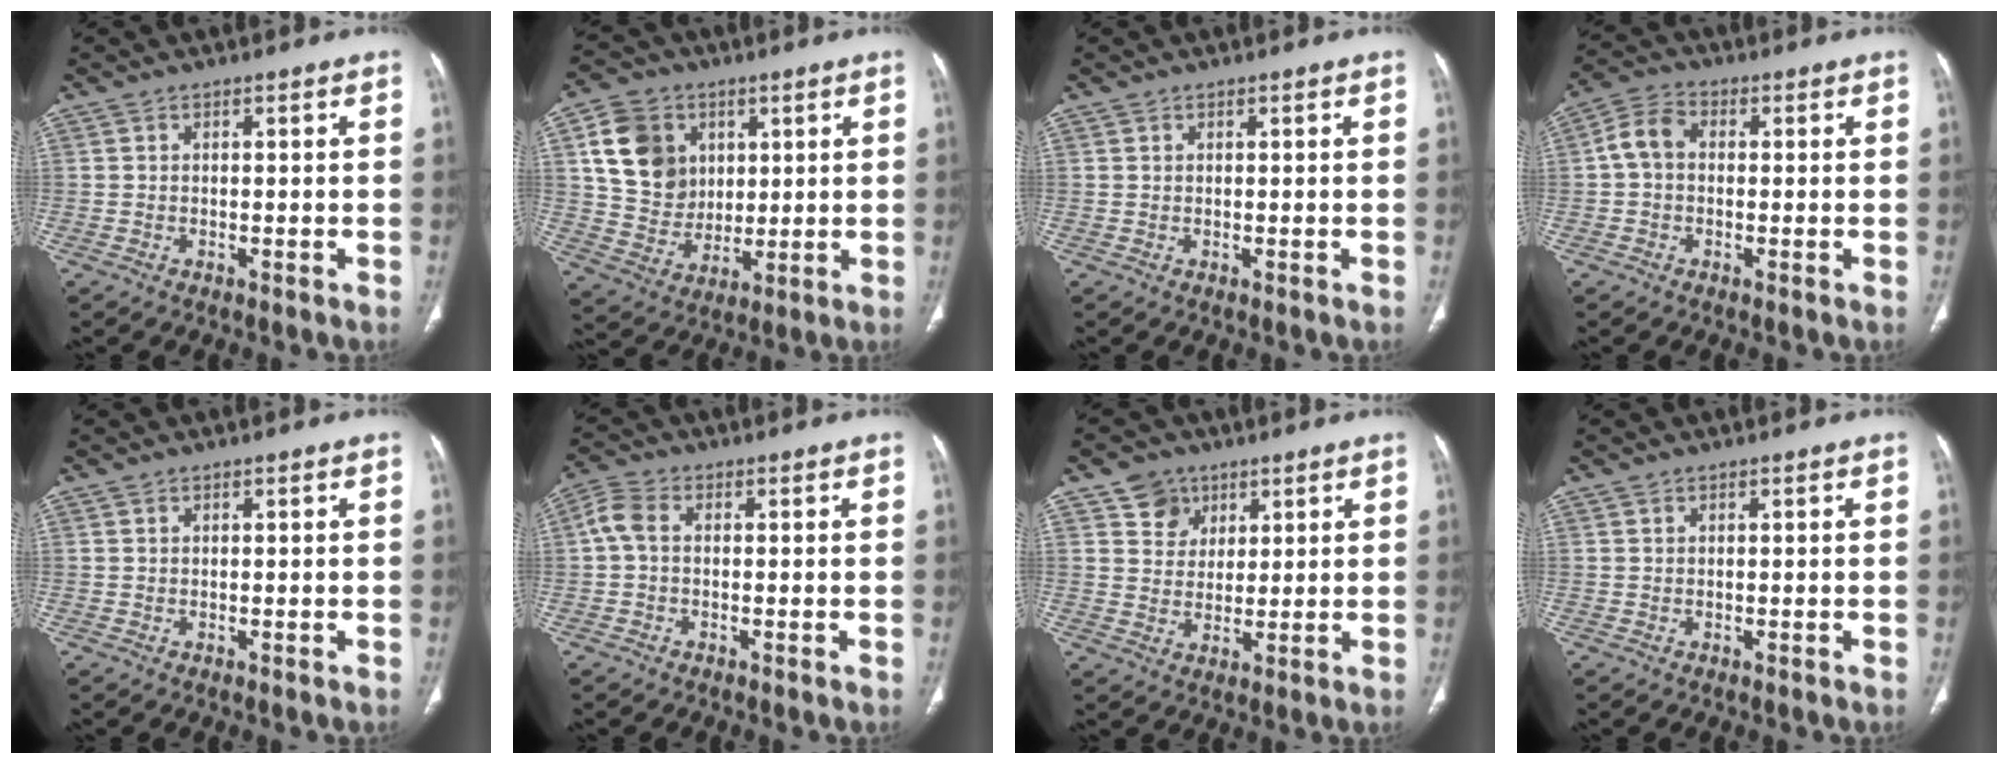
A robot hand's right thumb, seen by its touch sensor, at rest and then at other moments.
{"total": 13.7, "force": [4.2, 11.3, 6.4], "torque": [-0.086, -0.010, 0.086]}
{"total": 0.0}
{"total": 5.5, "force": [0.0, 4.0, 3.8], "torque": [-0.069, 0.018, -0.011]}
{"total": 0.0}
{"total": 4.0, "force": [0.2, 2.5, 3.1], "torque": [-0.074, 0.011, -0.004]}
{"total": 5.9, "force": [3.2, 4.8, 1.1], "torque": [0.006, -0.016, 0.057]}
{"total": 0.0}